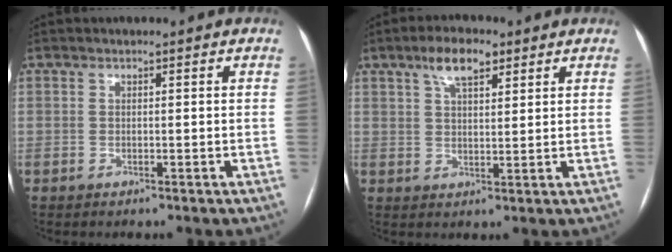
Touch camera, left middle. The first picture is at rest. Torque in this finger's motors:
{"motor_torque": [0.80, -0.55, 0.43, 0.02]}